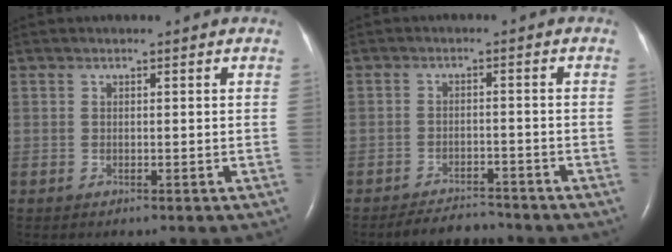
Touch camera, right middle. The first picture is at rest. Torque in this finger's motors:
{"motor_torque": [0.29, -0.21, -0.02, -0.01]}